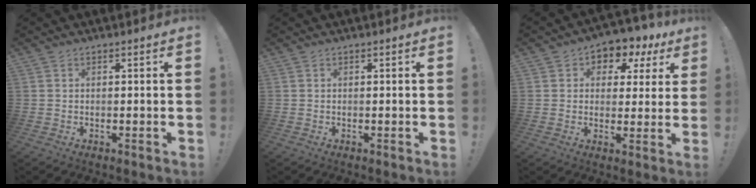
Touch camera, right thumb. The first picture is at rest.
{"total": 0.0}
{"total": 5.7, "force": [2.0, 4.8, 2.3], "torque": [-0.025, -0.020, 0.039]}